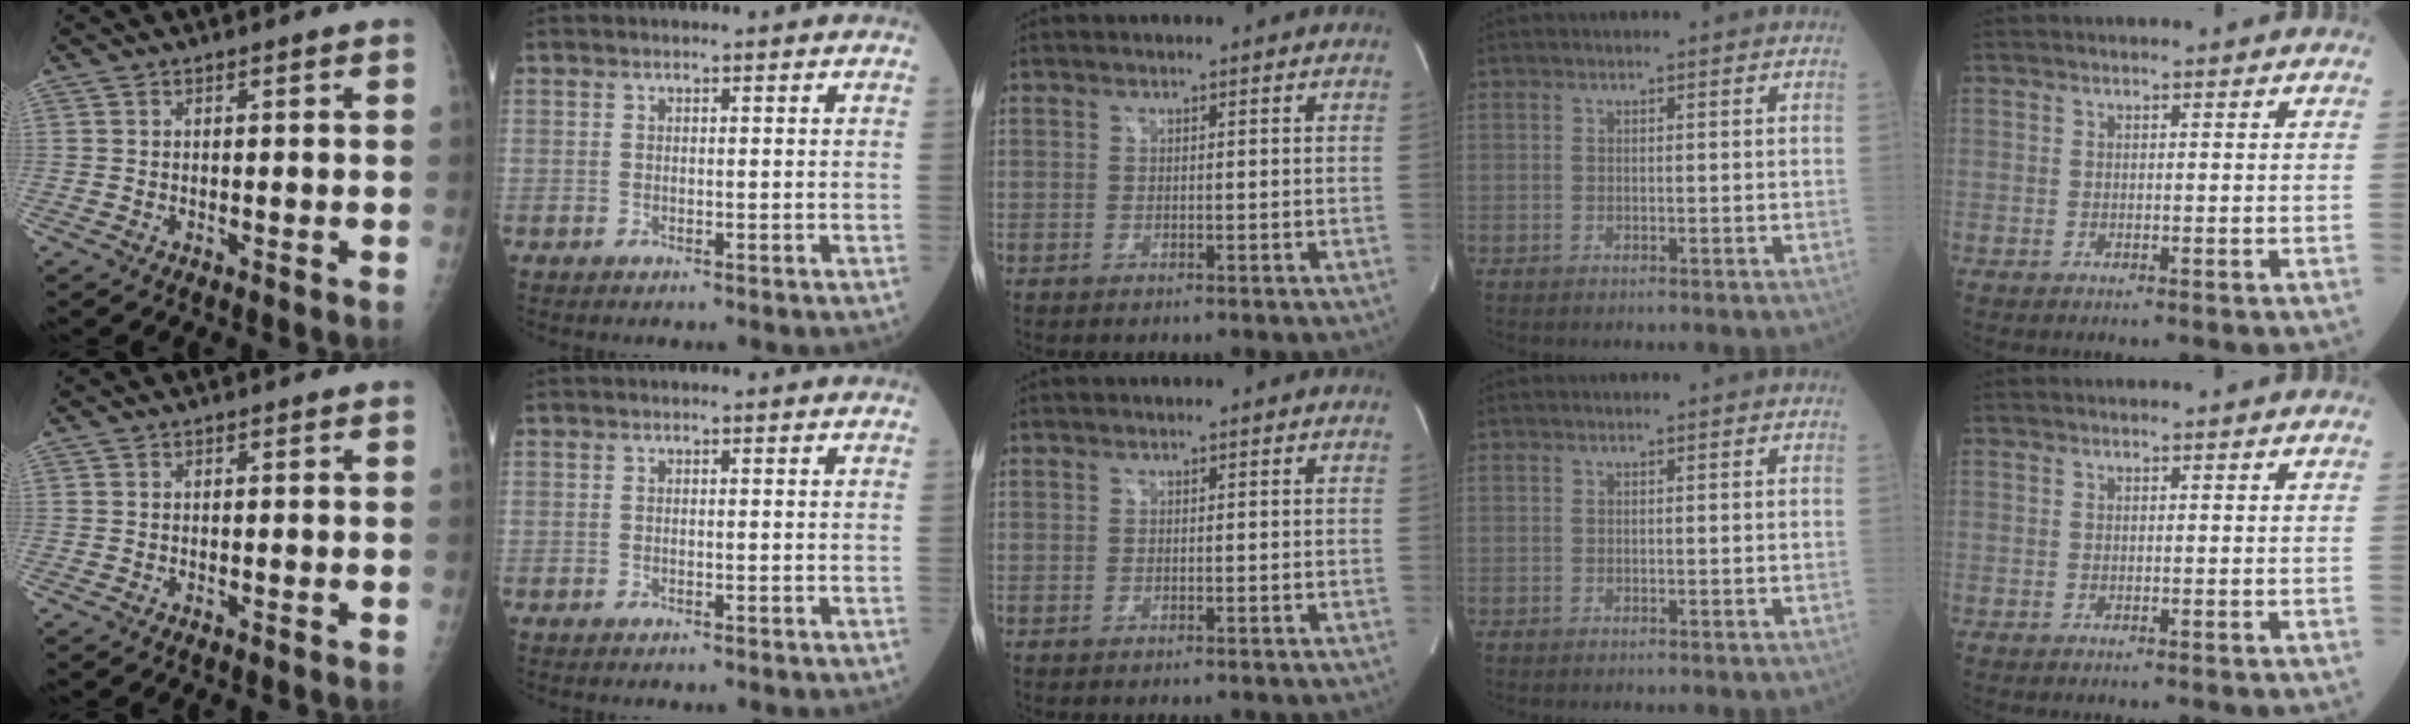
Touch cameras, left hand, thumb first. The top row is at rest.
{}